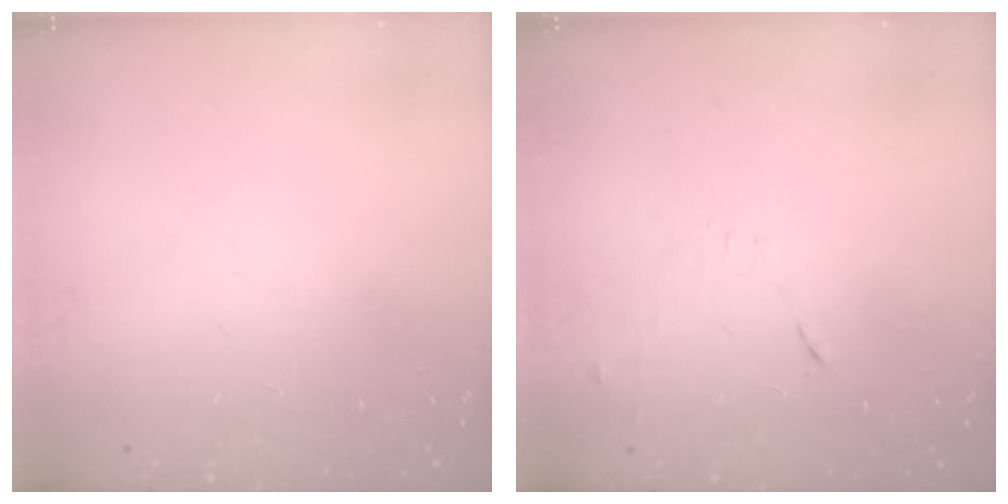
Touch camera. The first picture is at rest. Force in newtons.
{"total": 9.2, "press": 9.1, "slide": 0.7}